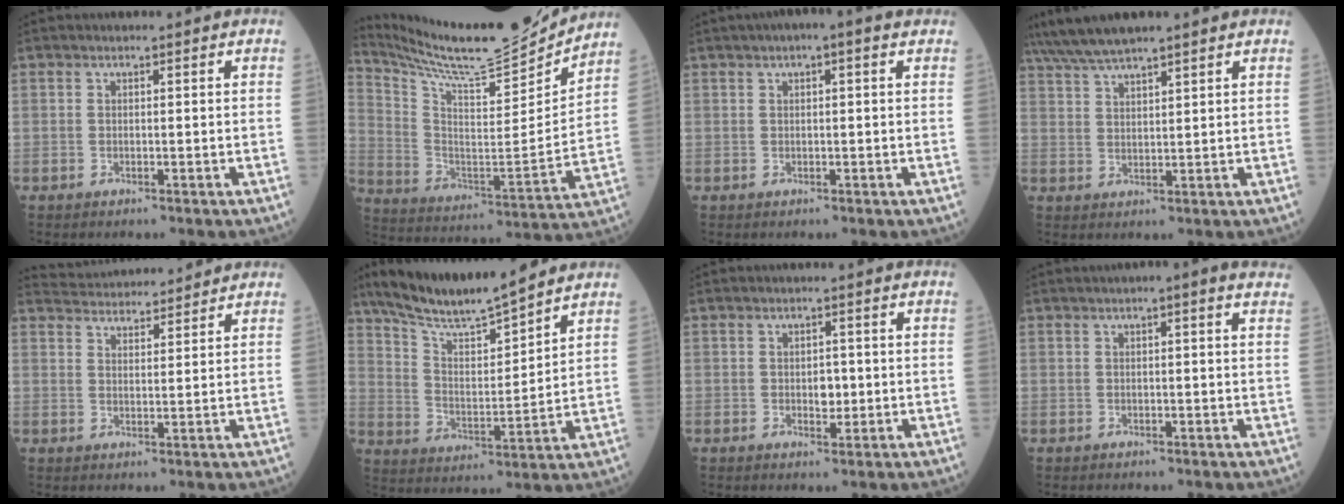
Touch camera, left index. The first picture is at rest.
{"total": 19.9, "force": [18.8, 0.4, 6.4], "torque": [-0.143, -0.048, 0.305]}
{"total": 3.8, "force": [2.2, 0.6, 3.0], "torque": [-0.047, 0.029, 0.029]}
{"total": 7.4, "force": [6.5, -0.2, 3.5], "torque": [-0.070, 0.035, 0.120]}
{"total": 8.9, "force": [8.8, 0.8, 1.2], "torque": [-0.028, 0.026, 0.132]}
{"total": 15.0, "force": [13.1, 1.0, 7.3], "torque": [-0.133, 0.006, 0.235]}
{"total": 2.1, "force": [-0.1, 1.3, 1.7], "torque": [-0.024, 0.000, 0.001]}
{"total": 2.1, "force": [0.9, 0.1, 1.8], "torque": [-0.032, 0.010, 0.009]}